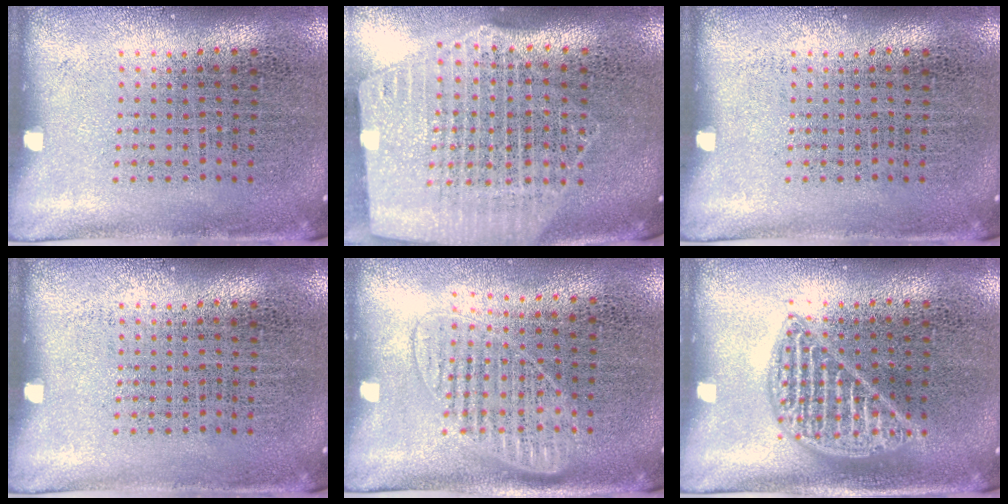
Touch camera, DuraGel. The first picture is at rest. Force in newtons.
{"total": 2.6, "press": 2.2, "slide": 1.4}
{"total": 0.0}
{"total": 0.0}
{"total": 1.3, "press": 1.2, "slide": 0.6}
{"total": 1.3, "press": 1.3, "slide": 0.1}